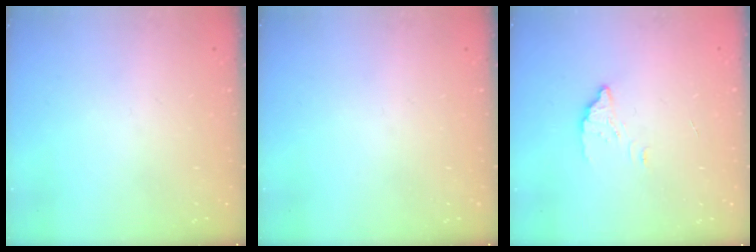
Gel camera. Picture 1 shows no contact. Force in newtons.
{"total": 0.0}
{"total": 2.9, "press": 2.9, "slide": 0.2}